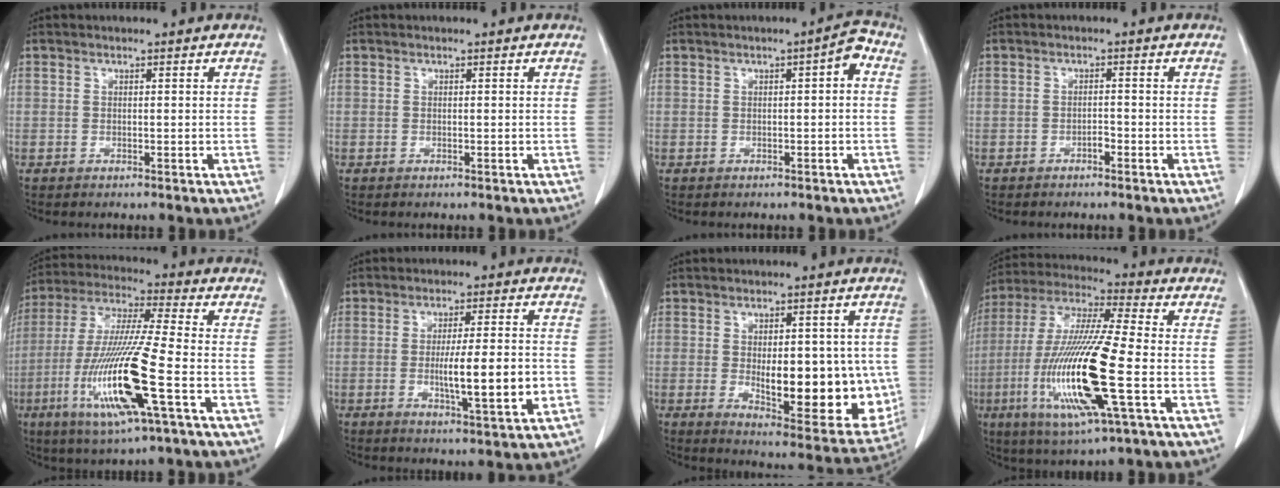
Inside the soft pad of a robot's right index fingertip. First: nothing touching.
{"total": 0.0}
{"total": 3.3, "force": [0.5, 0.7, 3.2], "torque": [-0.041, 0.012, 0.003]}
{"total": 1.1, "force": [-0.7, 0.4, 0.7], "torque": [-0.012, 0.002, -0.013]}
{"total": 17.4, "force": [-5.4, 0.5, 16.5], "torque": [-0.344, -0.021, -0.104]}
{"total": 9.5, "force": [-1.8, 0.6, 9.3], "torque": [-0.149, -0.011, -0.029]}
{"total": 17.4, "force": [-1.8, 6.7, 16.0], "torque": [-0.193, -0.008, 0.001]}
{"total": 19.2, "force": [-4.4, 1.3, 18.7], "torque": [-0.392, -0.019, -0.084]}